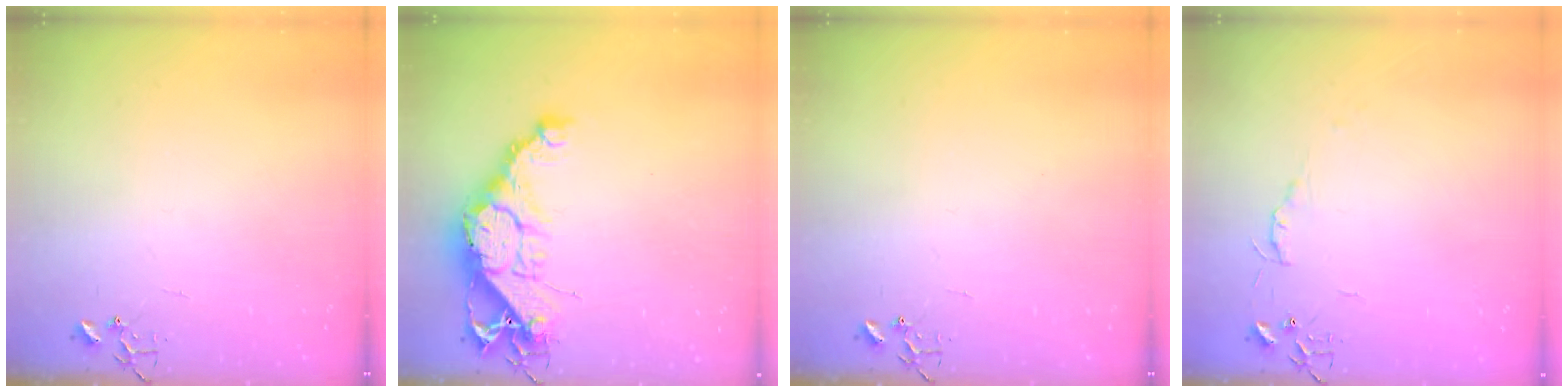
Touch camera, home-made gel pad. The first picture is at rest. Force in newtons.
{"total": 15.7, "press": 15.7, "slide": 1.3}
{"total": 0.0}
{"total": 4.1, "press": 4.1, "slide": 0.6}